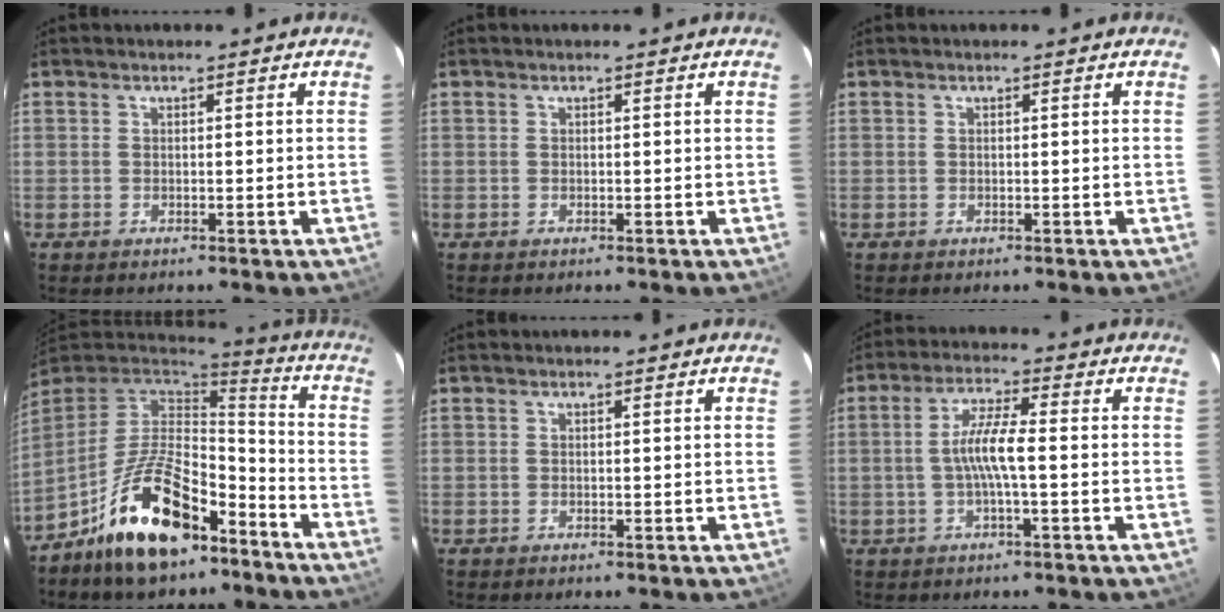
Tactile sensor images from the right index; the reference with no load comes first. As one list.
[{"total": 0.0}, {"total": 0.0}, {"total": 18.9, "force": [-11.5, 8.5, 12.4], "torque": [-0.245, 0.009, -0.196]}, {"total": 0.0}, {"total": 6.2, "force": [-0.9, 0.4, 6.1], "torque": [-0.121, 0.006, -0.018]}]